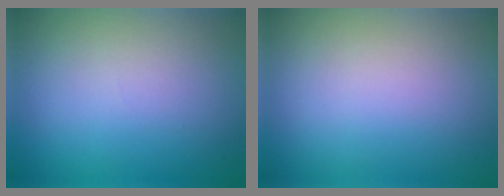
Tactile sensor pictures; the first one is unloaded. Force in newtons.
{"total": 0.0}